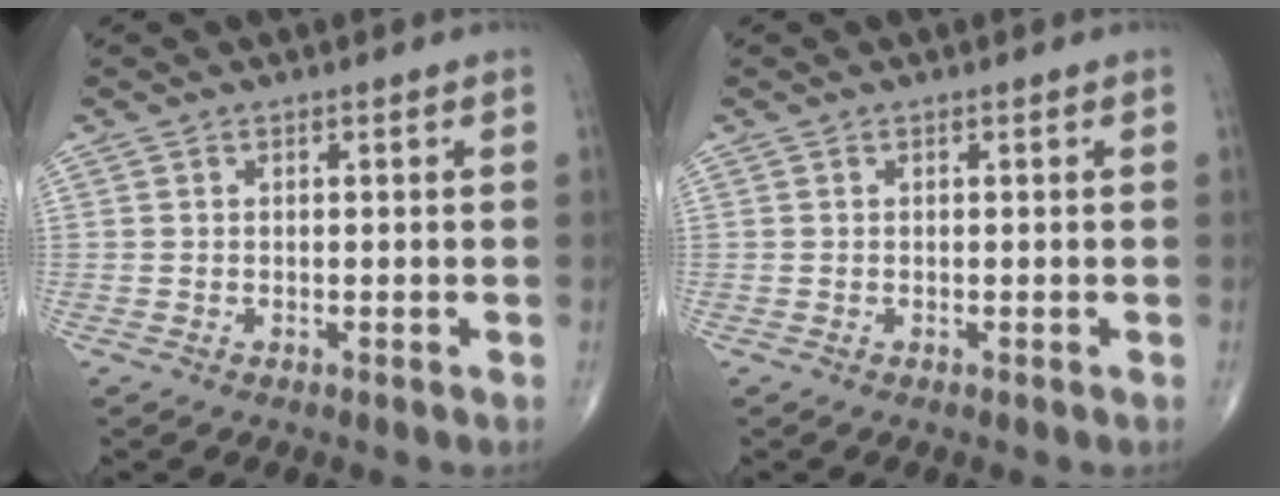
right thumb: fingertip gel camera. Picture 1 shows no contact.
{"total": 0.0}